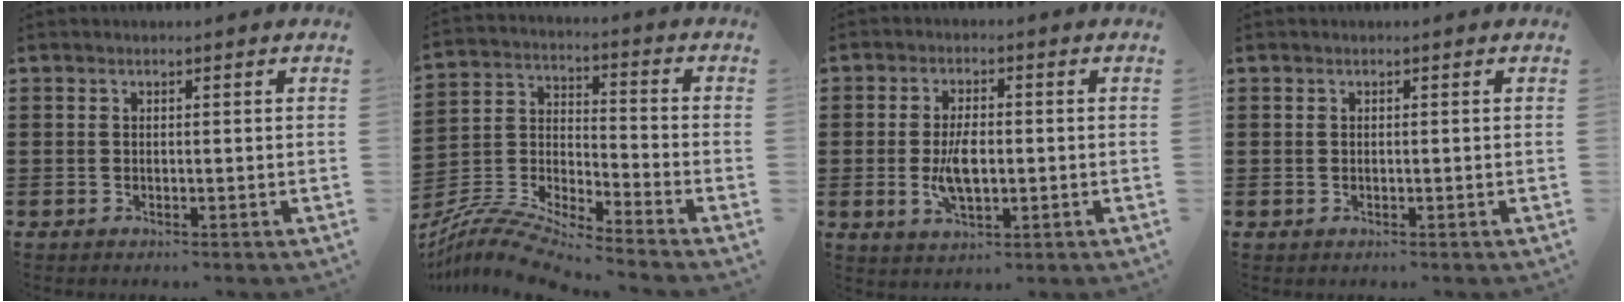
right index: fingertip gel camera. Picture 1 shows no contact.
{"total": 8.3, "force": [-8.0, 0.3, 2.3], "torque": [-0.058, 0.003, -0.164]}
{"total": 5.7, "force": [-0.7, 2.6, 5.0], "torque": [-0.110, -0.003, -0.016]}
{"total": 0.0}